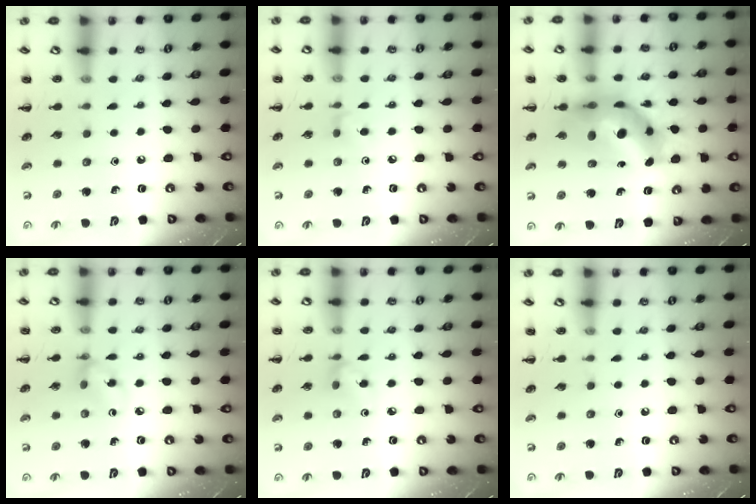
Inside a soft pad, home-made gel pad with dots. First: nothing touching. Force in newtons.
{"total": 3.9, "press": 3.7, "slide": 1.2}
{"total": 11.8, "press": 11.2, "slide": 3.8}
{"total": 4.1, "press": 4.1, "slide": 0.5}
{"total": 3.0, "press": 2.8, "slide": 1.2}
{"total": 0.0}